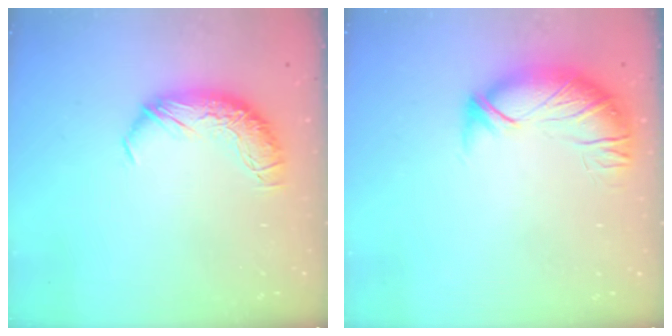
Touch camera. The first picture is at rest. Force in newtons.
{"total": 3.0, "press": 1.5, "slide": 2.6}